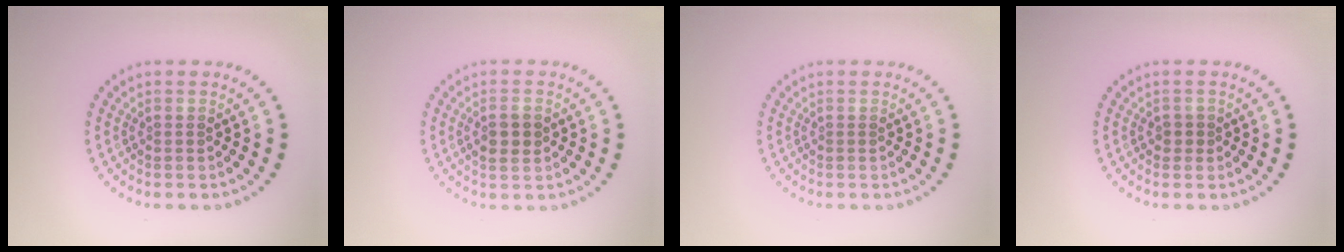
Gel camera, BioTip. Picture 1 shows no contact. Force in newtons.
{"total": 2.1, "press": 2.0, "slide": 0.2}
{"total": 0.0}
{"total": 1.0, "press": 0.9, "slide": 0.4}